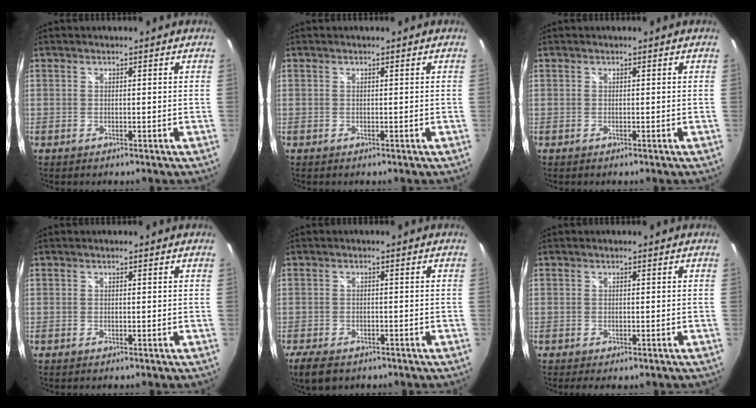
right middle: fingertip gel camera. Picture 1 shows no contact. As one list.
[{"total": 0.0}, {"total": 0.0}, {"total": 0.0}, {"total": 6.1, "force": [-4.3, 3.0, 3.1], "torque": [-0.076, -0.016, -0.074]}, {"total": 1.8, "force": [-1.2, 0.8, 1.1], "torque": [-0.020, -0.008, -0.017]}]